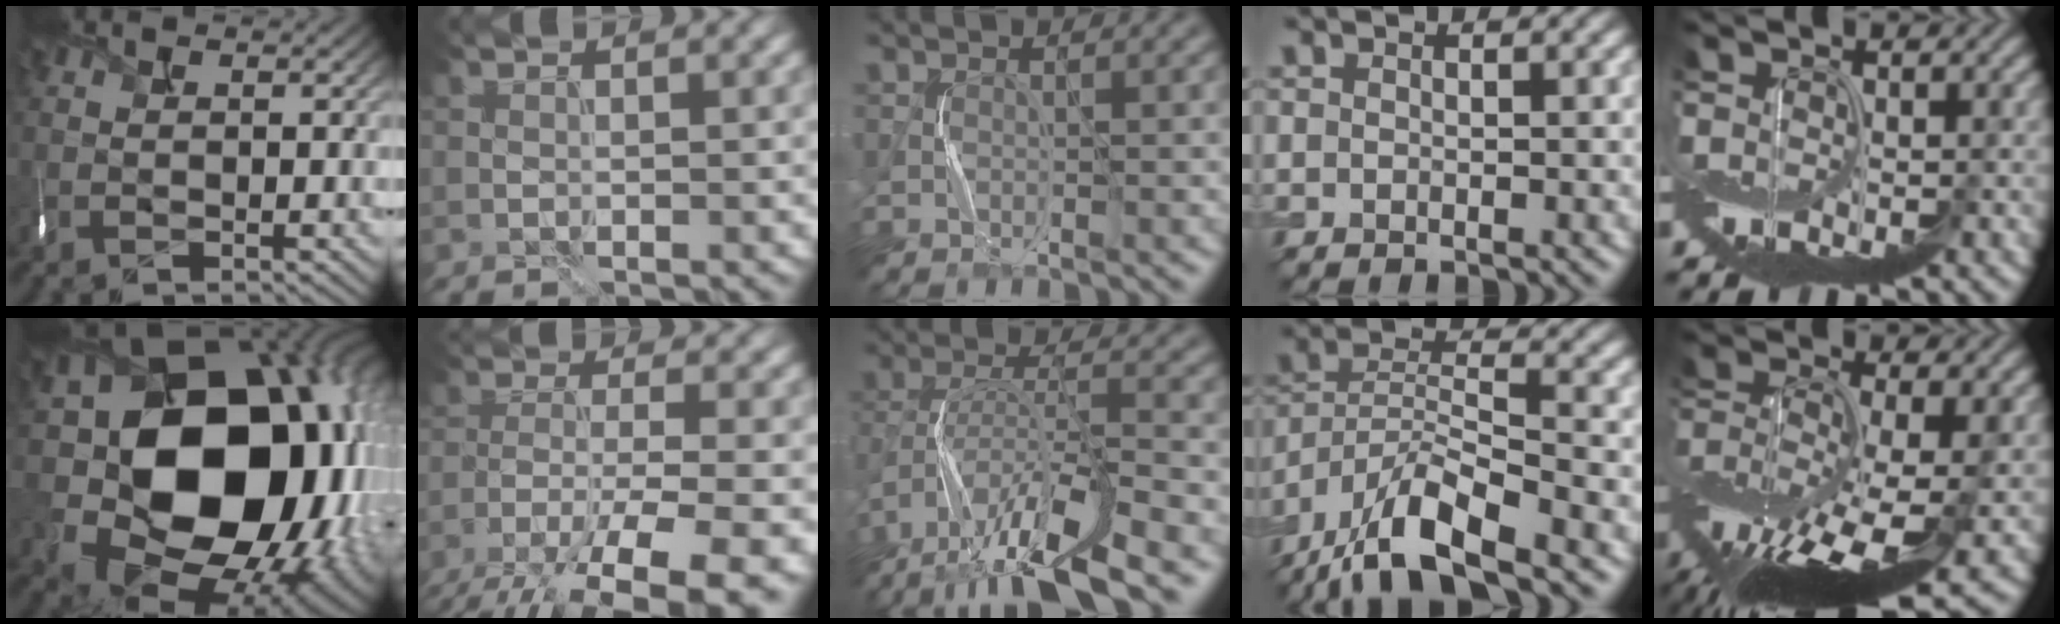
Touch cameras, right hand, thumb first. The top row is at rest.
{"thumb": {"total": 20.5, "force": [0.6, 16.6, 12.0], "torque": [-0.241, -0.054, 0.060]}, "index": {"total": 11.4, "force": [-7.9, 3.2, 7.7], "torque": [-0.142, -0.026, -0.127]}, "middle": {"total": 13.0, "force": [-9.1, 3.6, 8.5], "torque": [-0.171, 0.003, -0.156]}, "ring": {"total": 11.7, "force": [-8.6, 3.4, 7.3], "torque": [-0.135, 0.003, -0.161]}, "little": {"total": 11.2, "force": [-4.8, 3.4, 9.6], "torque": [-0.196, -0.011, -0.083]}}